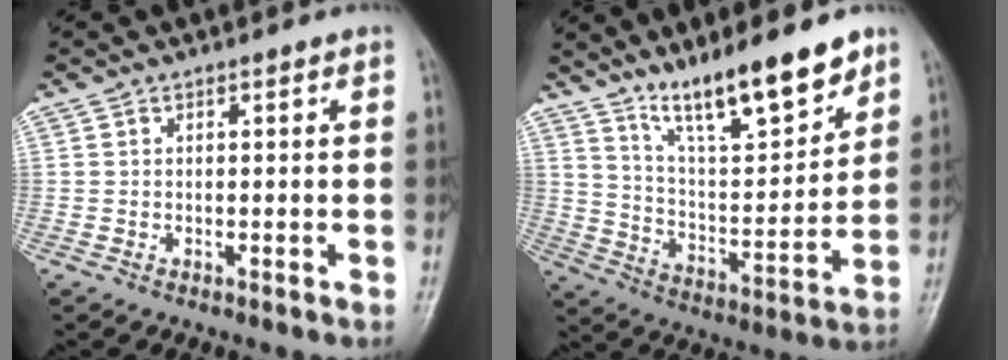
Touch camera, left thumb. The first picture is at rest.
{"total": 15.6, "force": [11.6, 3.5, 9.9], "torque": [-0.137, -0.075, 0.207]}